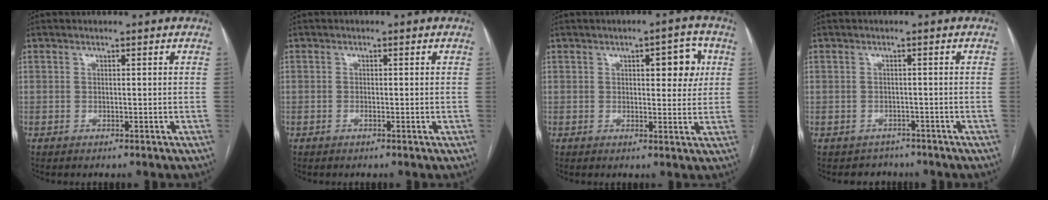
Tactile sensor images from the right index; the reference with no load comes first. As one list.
[{"total": 0.7, "force": [-0.2, 0.1, 0.7], "torque": [-0.013, -0.001, -0.003]}, {"total": 5.8, "force": [1.8, 2.3, 5.0], "torque": [-0.058, 0.010, 0.023]}, {"total": 2.5, "force": [-2.0, 1.4, -0.7], "torque": [0.003, 0.006, -0.028]}]